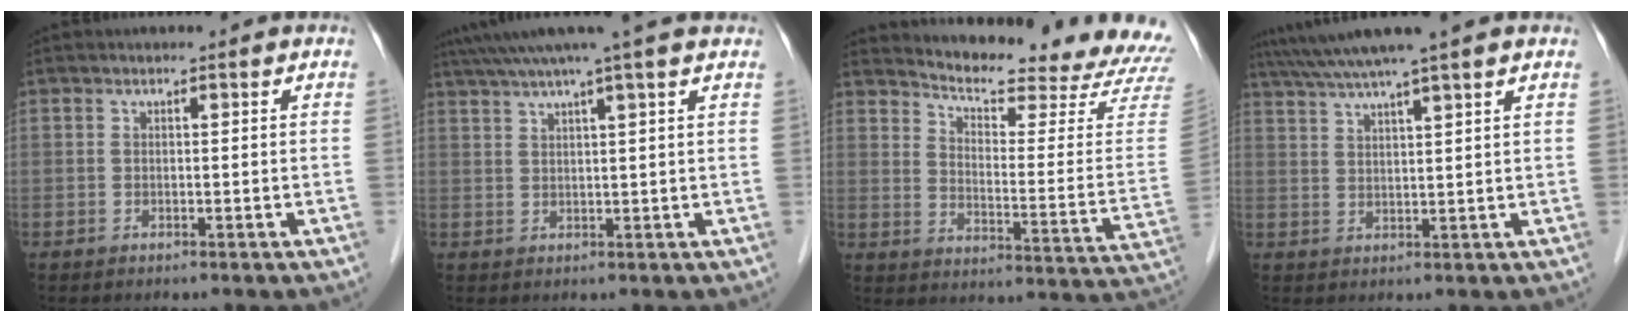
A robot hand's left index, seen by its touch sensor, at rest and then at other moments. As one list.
[{"total": 8.7, "force": [7.0, -1.4, 5.0], "torque": [-0.084, 0.032, 0.095]}, {"total": 21.4, "force": [20.4, 1.1, 6.3], "torque": [-0.094, -0.111, 0.246]}, {"total": 8.7, "force": [7.2, -1.5, 4.6], "torque": [-0.081, 0.027, 0.110]}]